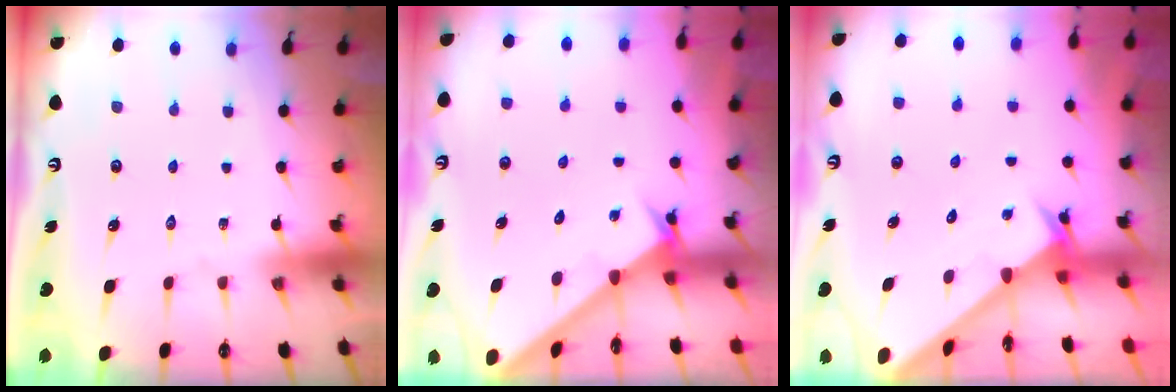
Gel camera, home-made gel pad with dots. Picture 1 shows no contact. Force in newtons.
{"total": 2.2, "press": 2.2, "slide": 0.2}
{"total": 2.5, "press": 2.5, "slide": 0.2}